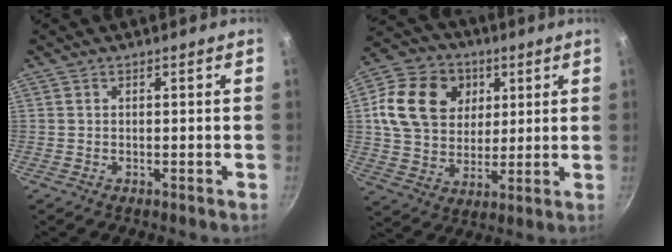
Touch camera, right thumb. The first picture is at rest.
{"total": 17.2, "force": [4.9, 13.6, 9.2], "torque": [-0.150, -0.001, 0.081]}